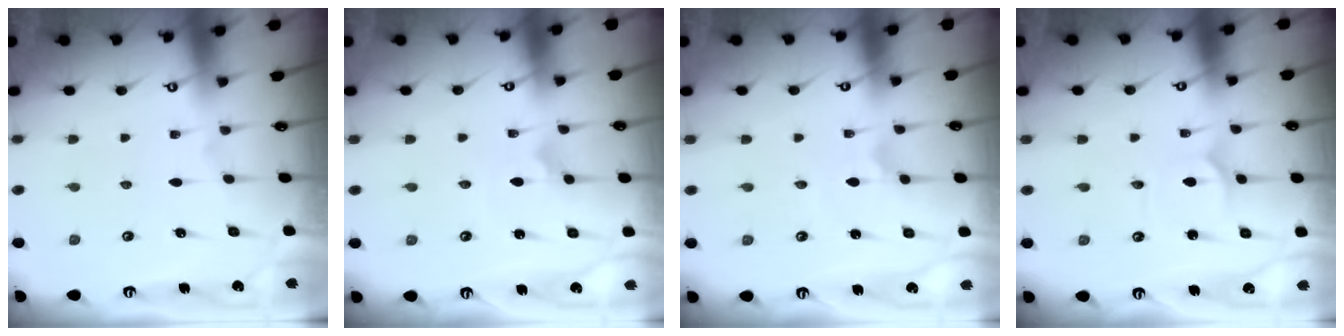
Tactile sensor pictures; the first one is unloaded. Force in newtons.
{"total": 2.1, "press": 2.1, "slide": 0.1}
{"total": 2.1, "press": 2.1, "slide": 0.1}
{"total": 2.5, "press": 2.5, "slide": 0.1}